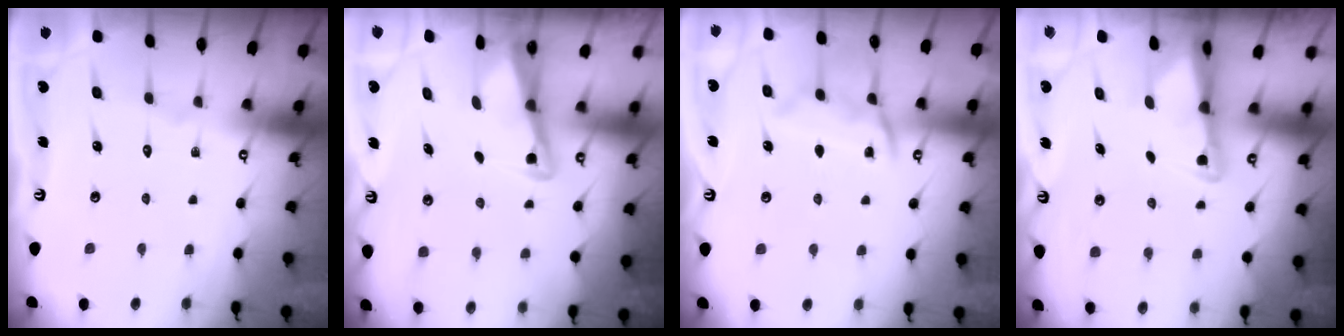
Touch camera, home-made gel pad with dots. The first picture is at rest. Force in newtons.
{"total": 2.8, "press": 2.8, "slide": 0.4}
{"total": 11.4, "press": 11.3, "slide": 1.3}
{"total": 2.4, "press": 2.4, "slide": 0.5}